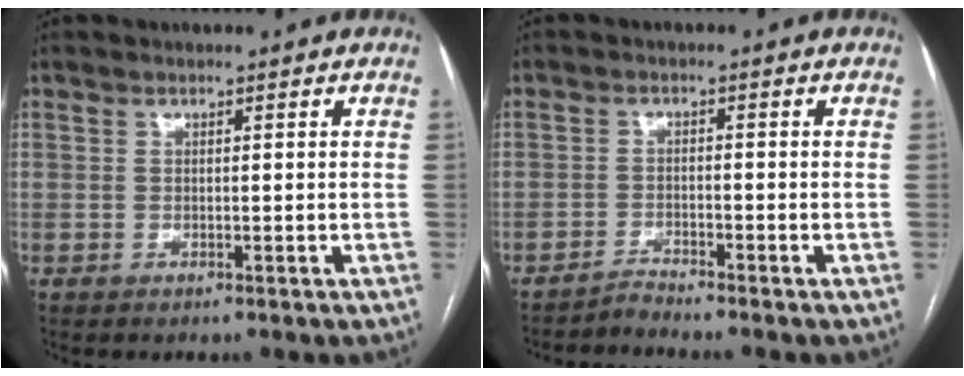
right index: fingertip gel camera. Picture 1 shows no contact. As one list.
[{"total": 2.2, "force": [-2.0, -0.8, -0.4], "torque": [0.005, -0.014, -0.036]}]